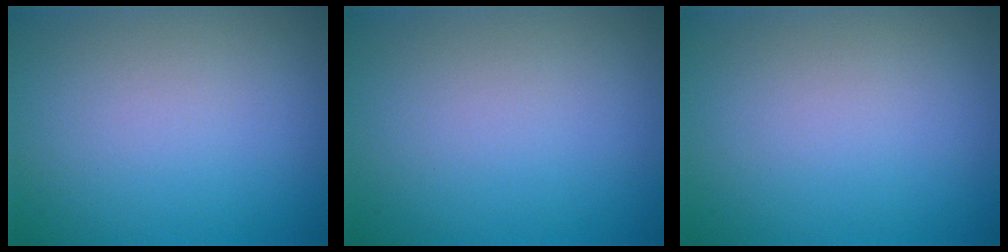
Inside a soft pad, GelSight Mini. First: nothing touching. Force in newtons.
{"total": 0.0}
{"total": 0.0}